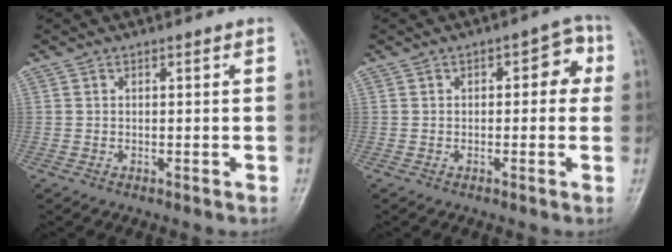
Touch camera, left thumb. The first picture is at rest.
{"total": 5.4, "force": [0.8, 3.0, 4.4], "torque": [-0.022, 0.015, 0.000]}